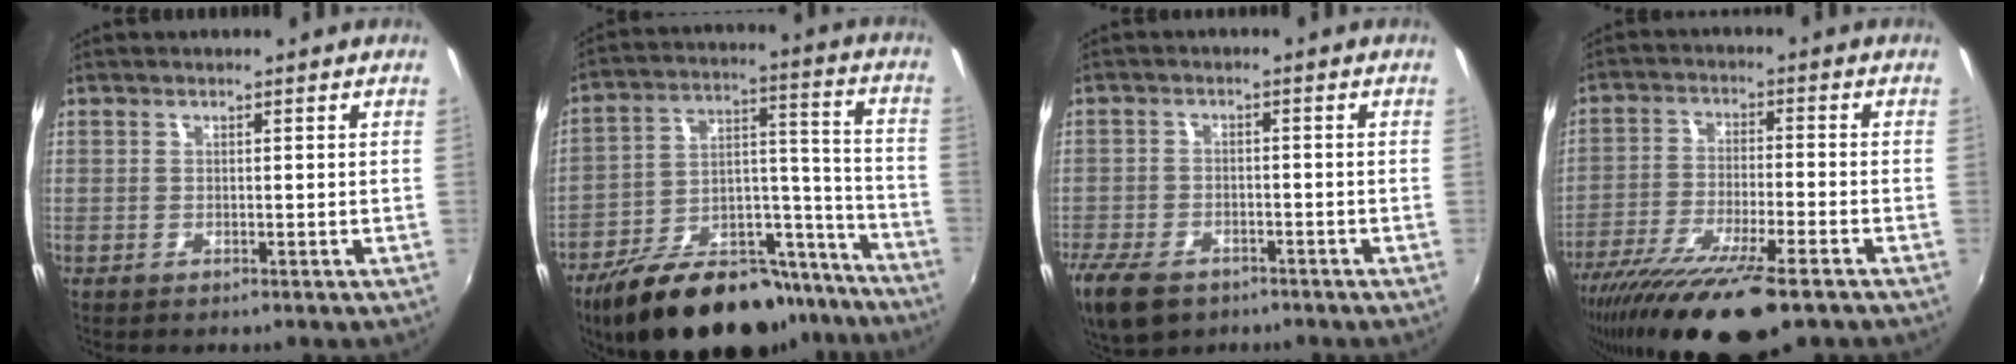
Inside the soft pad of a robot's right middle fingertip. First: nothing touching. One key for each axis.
{"total": 26.3, "fx": -19.7, "fy": 11.4, "fz": 13.2, "tx": -0.209, "ty": 0.040, "tz": -0.274}
{"total": 10.7, "fx": -7.0, "fy": 5.8, "fz": 5.6, "tx": -0.144, "ty": -0.025, "tz": -0.125}
{"total": 17.8, "fx": -12.9, "fy": 3.0, "fz": 11.9, "tx": -0.233, "ty": -0.056, "tz": -0.220}